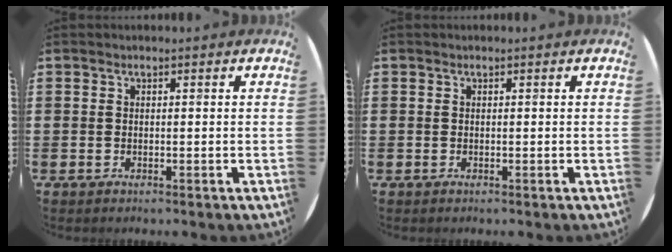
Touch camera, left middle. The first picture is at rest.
{"total": 0.0}